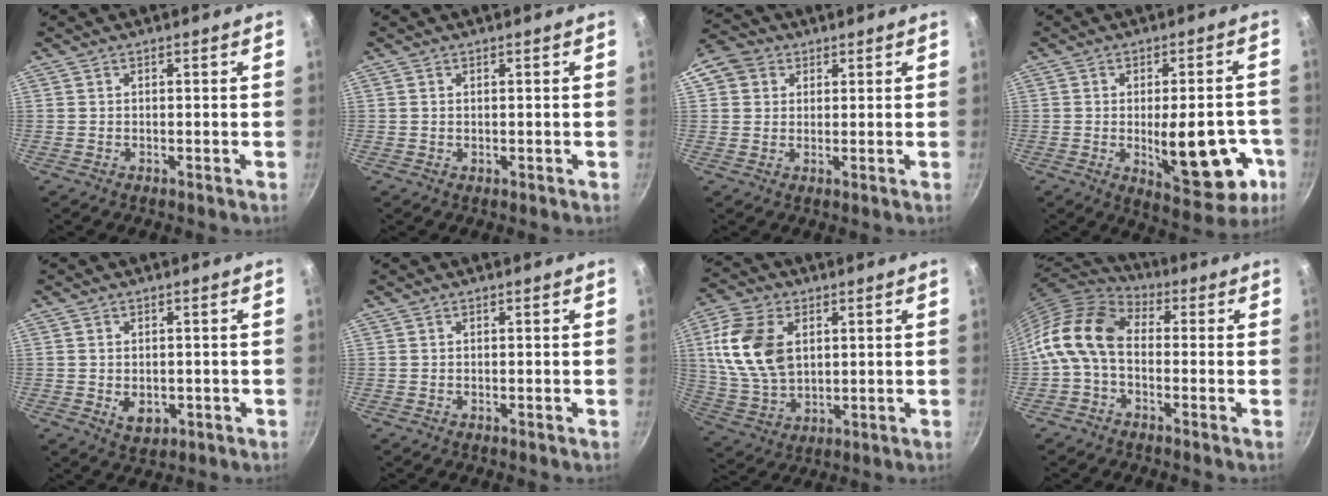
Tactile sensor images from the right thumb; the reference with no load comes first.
{"total": 0.6, "force": [0.1, 0.4, 0.4], "torque": [-0.004, 0.000, 0.002]}
{"total": 8.1, "force": [2.8, 6.8, 3.3], "torque": [-0.048, 0.012, 0.040]}
{"total": 16.2, "force": [-3.9, 7.1, 14.0], "torque": [-0.151, 0.004, -0.040]}
{"total": 4.4, "force": [-0.8, 3.2, 3.0], "torque": [-0.038, -0.006, -0.004]}
{"total": 0.0}
{"total": 14.8, "force": [3.5, 9.7, 10.6], "torque": [-0.191, -0.009, 0.077]}
{"total": 13.8, "force": [-1.2, 9.2, 10.3], "torque": [-0.194, 0.039, -0.046]}